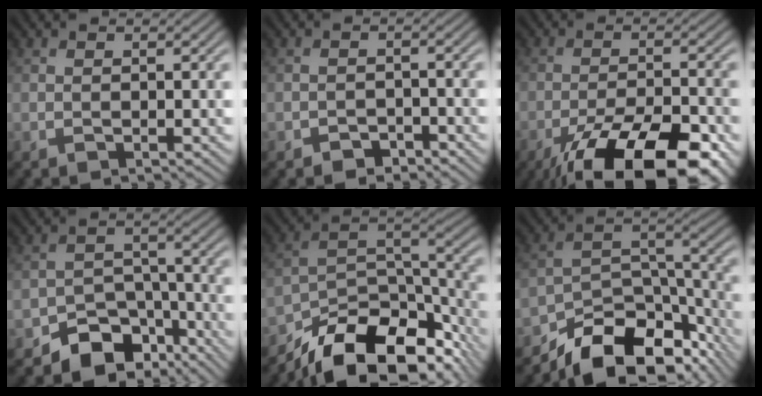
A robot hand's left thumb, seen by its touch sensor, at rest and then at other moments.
{"total": 1.9, "force": [-1.6, 1.0, 0.5], "torque": [-0.005, 0.004, -0.030]}
{"total": 15.5, "force": [-10.4, 4.7, 10.4], "torque": [-0.184, -0.029, -0.154]}
{"total": 8.3, "force": [-6.0, 4.8, 3.3], "torque": [-0.043, -0.008, -0.103]}
{"total": 15.2, "force": [-11.4, 5.7, 8.3], "torque": [-0.160, -0.019, -0.177]}
{"total": 13.2, "force": [-10.0, 5.5, 6.7], "torque": [-0.106, -0.009, -0.168]}